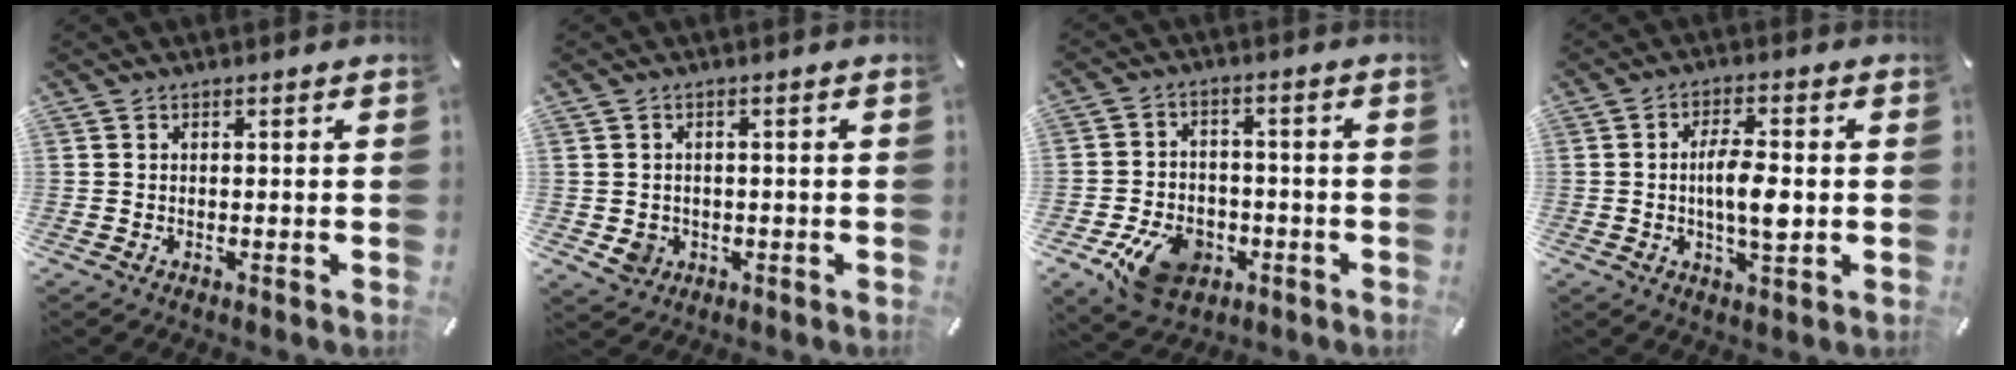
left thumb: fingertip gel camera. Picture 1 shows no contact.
{"total": 3.7, "force": [-0.8, 3.3, 1.4], "torque": [-0.023, 0.000, -0.014]}
{"total": 11.1, "force": [-4.8, 8.0, 6.1], "torque": [-0.104, 0.026, -0.080]}
{"total": 7.8, "force": [-0.5, 2.8, 7.2], "torque": [-0.131, -0.001, -0.014]}